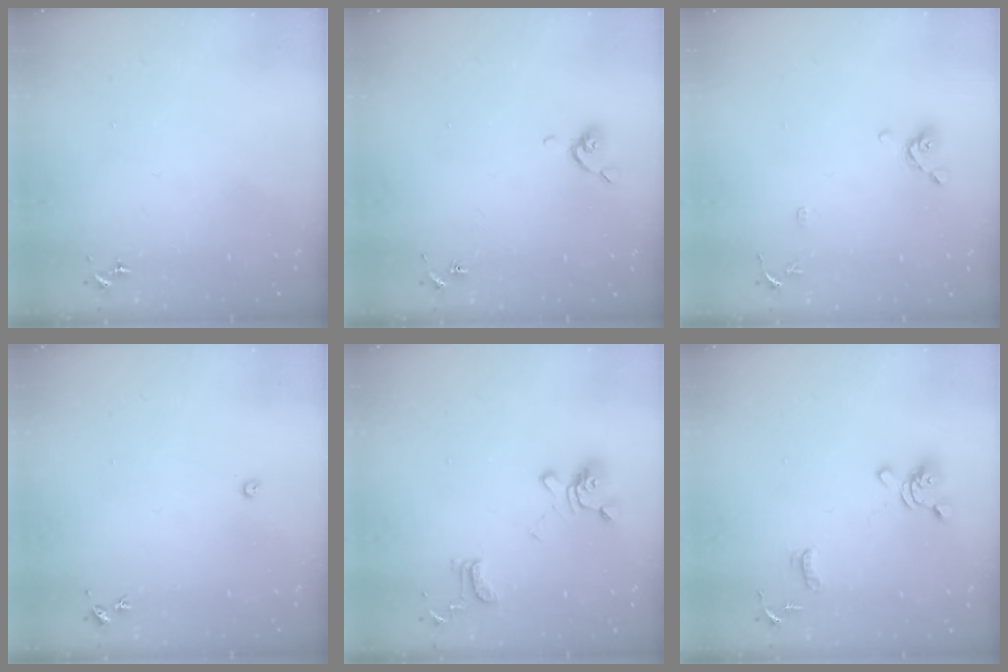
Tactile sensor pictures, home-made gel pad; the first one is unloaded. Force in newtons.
{"total": 4.8, "press": 4.6, "slide": 1.0}
{"total": 8.3, "press": 8.0, "slide": 2.1}
{"total": 2.4, "press": 2.4, "slide": 0.3}
{"total": 14.3, "press": 14.3, "slide": 1.3}
{"total": 11.5, "press": 11.4, "slide": 1.6}